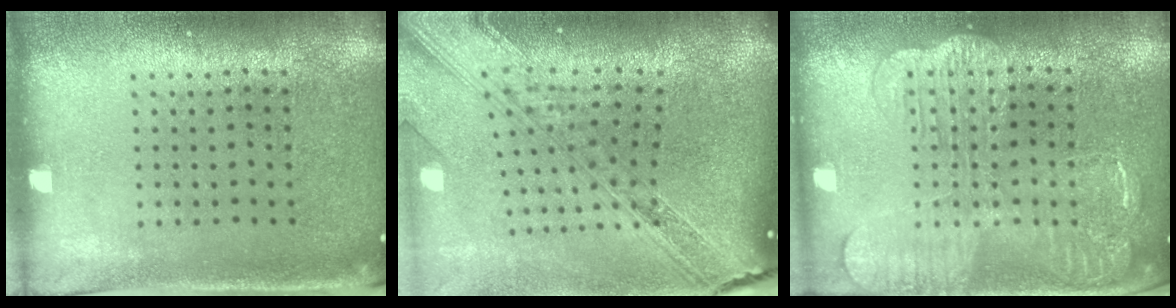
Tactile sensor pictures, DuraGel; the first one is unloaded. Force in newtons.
{"total": 4.1, "press": 2.9, "slide": 2.9}
{"total": 2.4, "press": 2.3, "slide": 0.5}